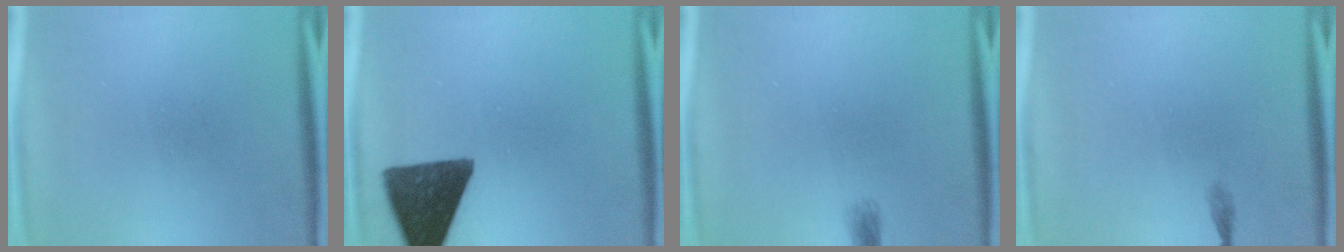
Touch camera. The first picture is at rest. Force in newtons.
{"total": 13.6}
{"total": 1.4}
{"total": 0.6}